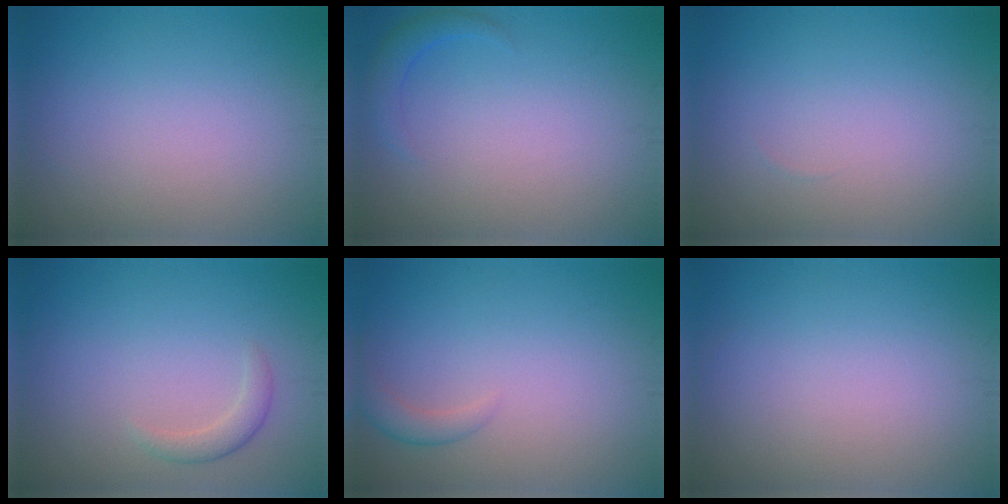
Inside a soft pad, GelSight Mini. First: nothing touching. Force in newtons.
{"total": 1.6, "press": 1.6, "slide": 0.2}
{"total": 0.0}
{"total": 1.5, "press": 1.5, "slide": 0.1}
{"total": 1.5, "press": 1.5, "slide": 0.1}
{"total": 0.0}